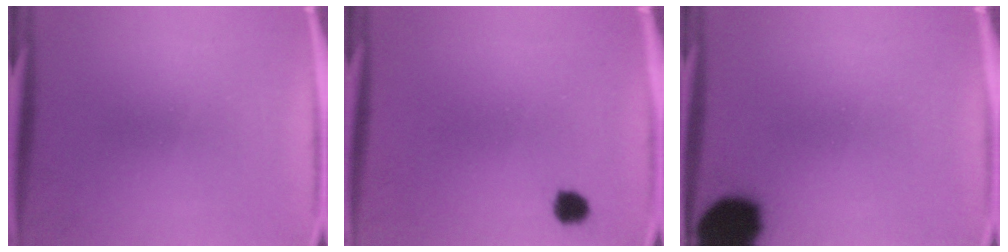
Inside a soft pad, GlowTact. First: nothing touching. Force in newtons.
{"total": 2.4}
{"total": 15.6}